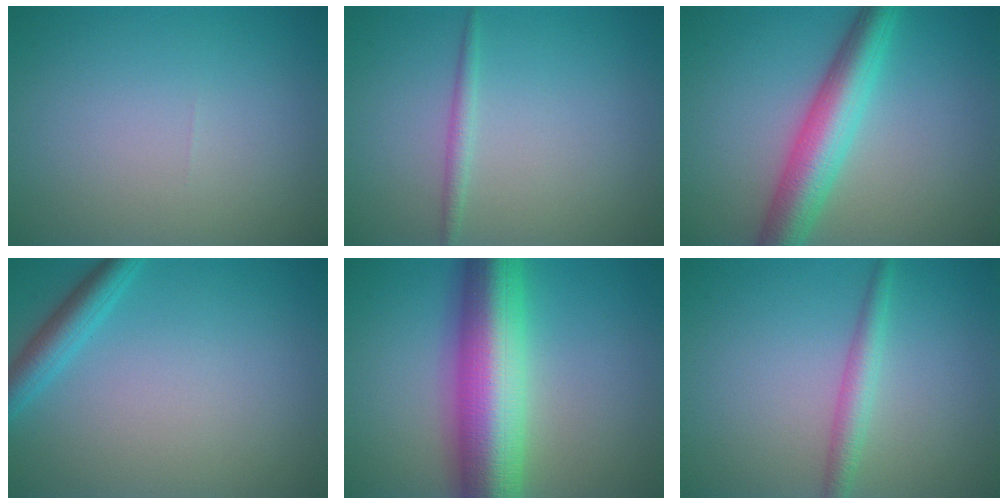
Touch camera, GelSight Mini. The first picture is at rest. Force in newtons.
{"total": 1.2, "press": 1.2, "slide": 0.1}
{"total": 6.2, "press": 6.2, "slide": 0.3}
{"total": 2.8, "press": 2.8, "slide": 0.1}
{"total": 12.2, "press": 12.2, "slide": 0.1}
{"total": 2.2, "press": 2.2, "slide": 0.1}